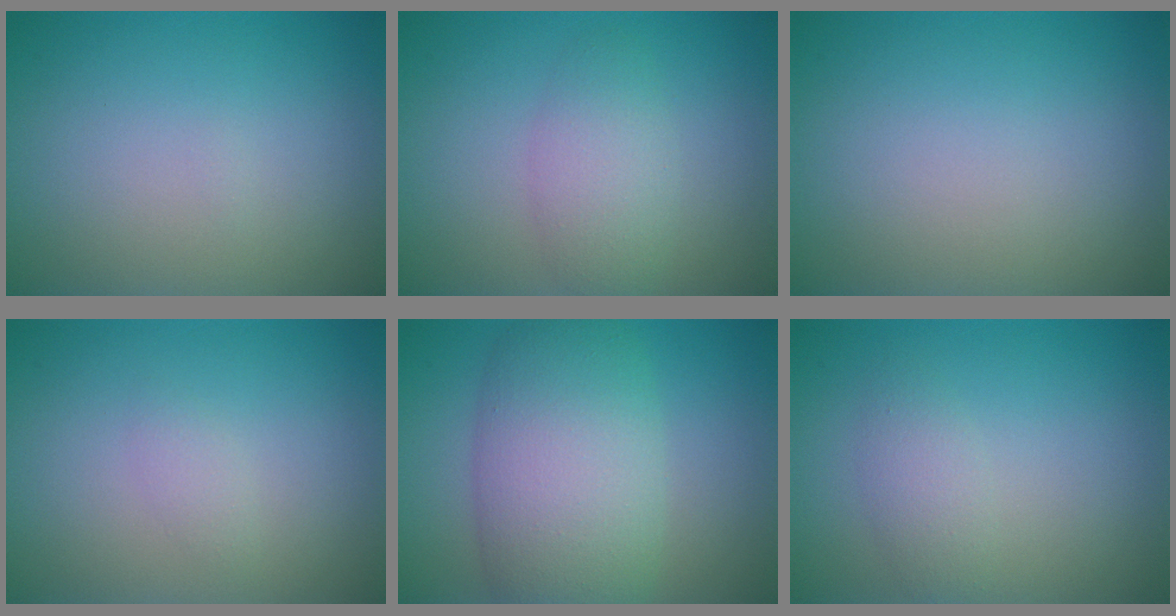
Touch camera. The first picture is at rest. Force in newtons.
{"total": 3.1, "press": 3.1, "slide": 0.1}
{"total": 0.0}
{"total": 0.9, "press": 0.9, "slide": 0.0}
{"total": 8.6, "press": 8.6, "slide": 0.5}
{"total": 1.8, "press": 1.8, "slide": 0.1}